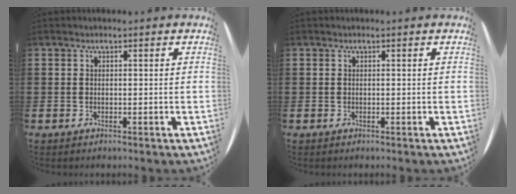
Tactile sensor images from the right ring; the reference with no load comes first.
{"total": 0.0}